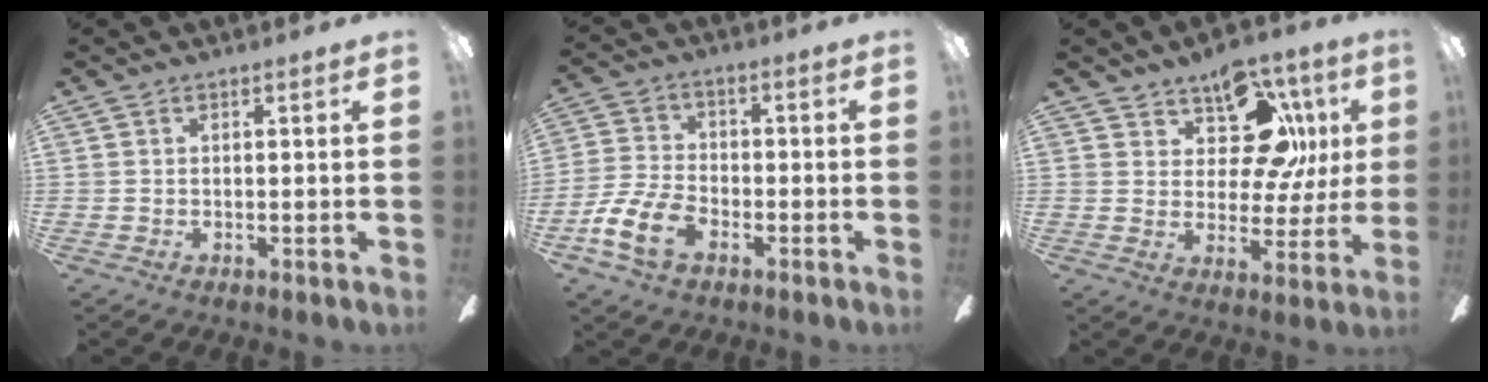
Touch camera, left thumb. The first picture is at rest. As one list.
[{"total": 11.3, "force": [-5.0, 7.2, 7.2], "torque": [-0.155, 0.024, -0.090]}, {"total": 14.2, "force": [7.3, 8.4, 8.8], "torque": [-0.134, -0.032, 0.135]}]